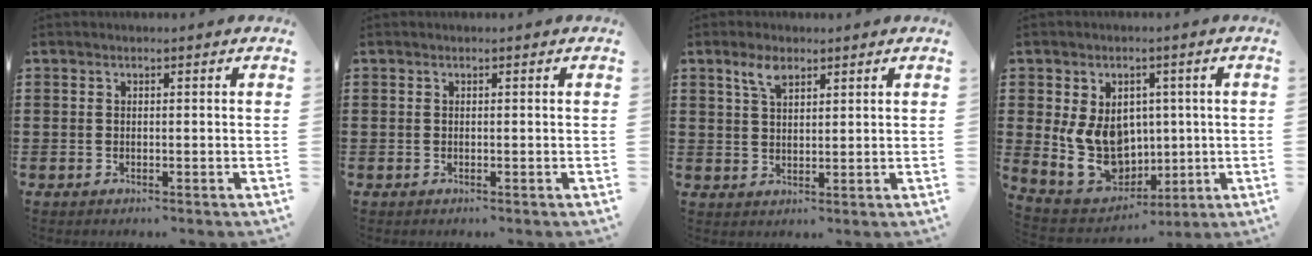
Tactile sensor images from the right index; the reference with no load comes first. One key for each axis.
{"total": 0.0}
{"total": 4.0, "fx": 2.6, "fy": 1.7, "fz": 2.5, "tx": -0.057, "ty": 0.006, "tz": 0.047}
{"total": 10.7, "fx": 0.6, "fy": 8.8, "fz": 6.0, "tx": -0.139, "ty": -0.003, "tz": 0.014}